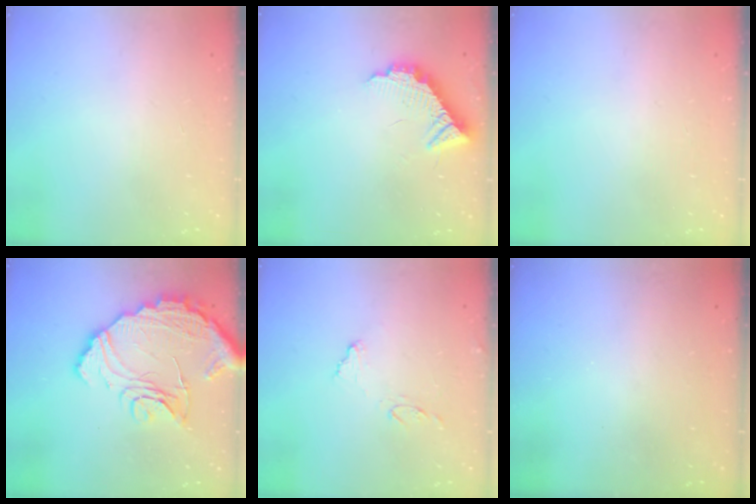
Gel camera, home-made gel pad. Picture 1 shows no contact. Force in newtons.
{"total": 10.7, "press": 10.7, "slide": 0.7}
{"total": 0.0}
{"total": 17.5, "press": 17.5, "slide": 1.1}
{"total": 8.0, "press": 7.9, "slide": 0.7}
{"total": 3.2, "press": 3.2, "slide": 0.1}